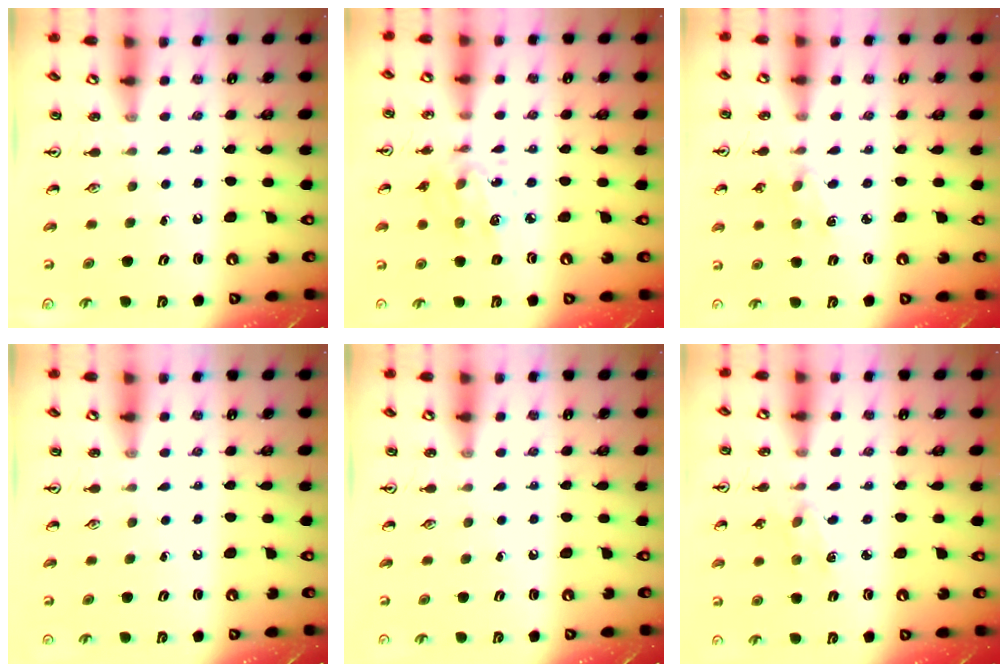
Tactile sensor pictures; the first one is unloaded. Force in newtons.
{"total": 8.2, "press": 8.2, "slide": 0.4}
{"total": 2.3, "press": 2.3, "slide": 0.3}
{"total": 0.0}
{"total": 0.0}
{"total": 2.5, "press": 2.4, "slide": 0.3}